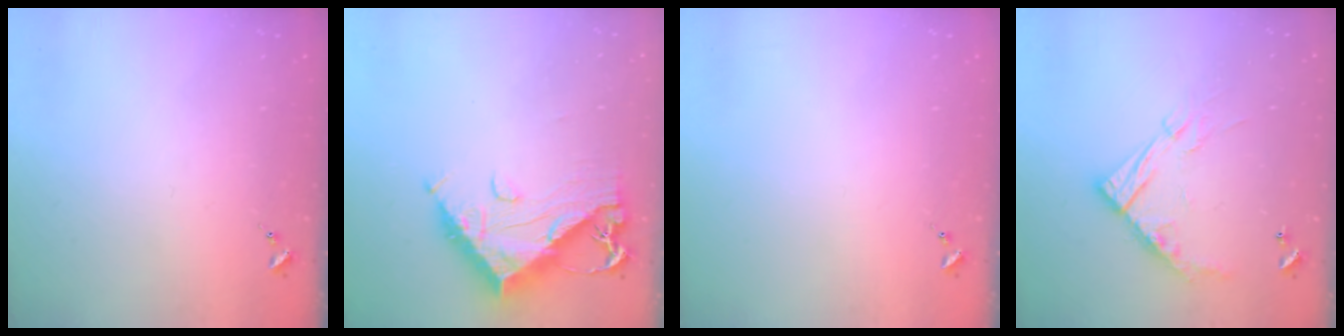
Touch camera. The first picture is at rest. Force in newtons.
{"total": 13.6, "press": 13.6, "slide": 1.1}
{"total": 0.0}
{"total": 14.3, "press": 14.3, "slide": 1.0}